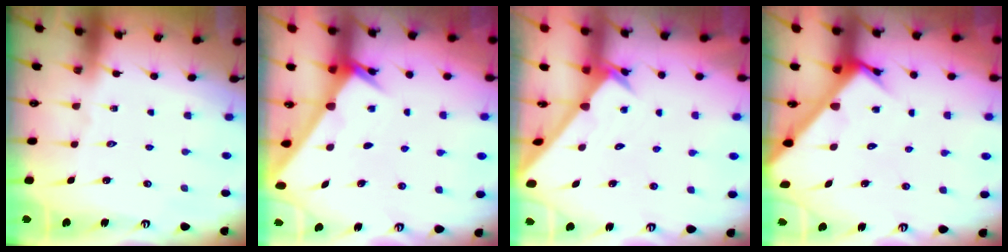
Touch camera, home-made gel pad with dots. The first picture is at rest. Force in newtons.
{"total": 2.0, "press": 2.0, "slide": 0.1}
{"total": 2.1, "press": 2.1, "slide": 0.1}
{"total": 4.6, "press": 4.6, "slide": 0.3}